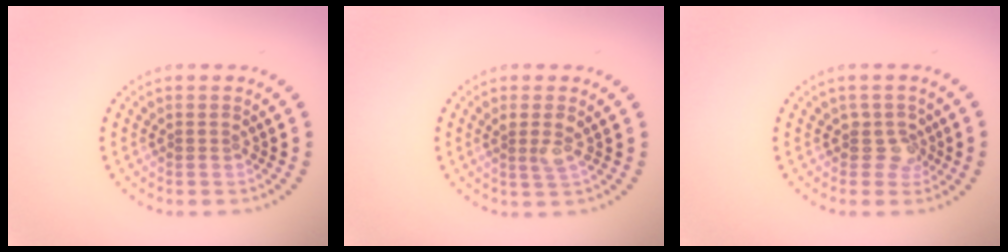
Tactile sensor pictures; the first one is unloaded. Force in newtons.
{"total": 1.6, "press": 1.3, "slide": 0.9}
{"total": 1.9, "press": 1.4, "slide": 1.2}